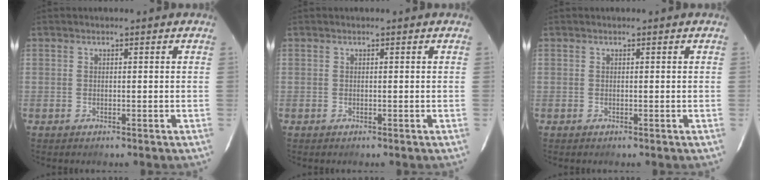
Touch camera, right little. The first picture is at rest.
{"total": 0.0}
{"total": 0.0}